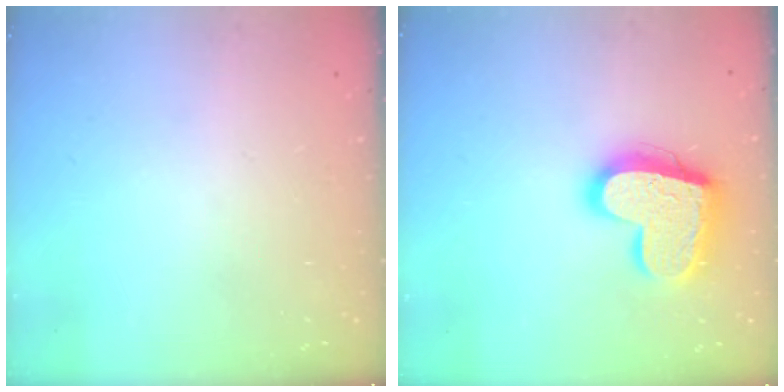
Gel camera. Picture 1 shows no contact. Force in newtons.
{"total": 18.2, "press": 18.2, "slide": 1.6}